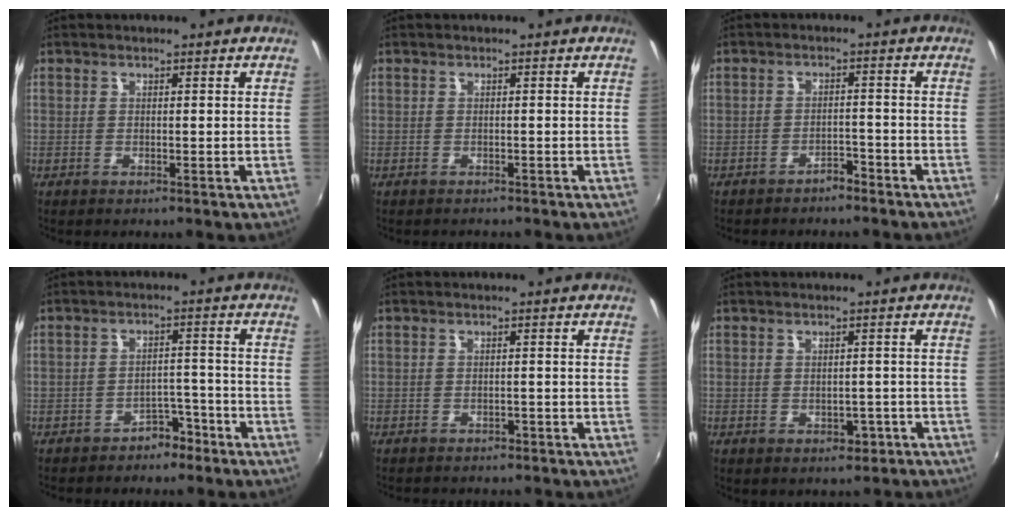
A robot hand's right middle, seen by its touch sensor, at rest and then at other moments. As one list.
[{"total": 1.2, "force": [-0.9, 0.8, 0.0], "torque": [-0.004, -0.001, -0.013]}, {"total": 3.1, "force": [-2.6, 1.6, 0.3], "torque": [-0.010, 0.015, -0.029]}, {"total": 4.9, "force": [-3.7, 3.0, 0.9], "torque": [-0.018, 0.027, -0.041]}, {"total": 3.7, "force": [-3.2, 1.5, 1.0], "torque": [-0.021, -0.008, -0.041]}, {"total": 3.5, "force": [-2.0, 2.5, 1.4], "torque": [-0.026, 0.007, -0.012]}]